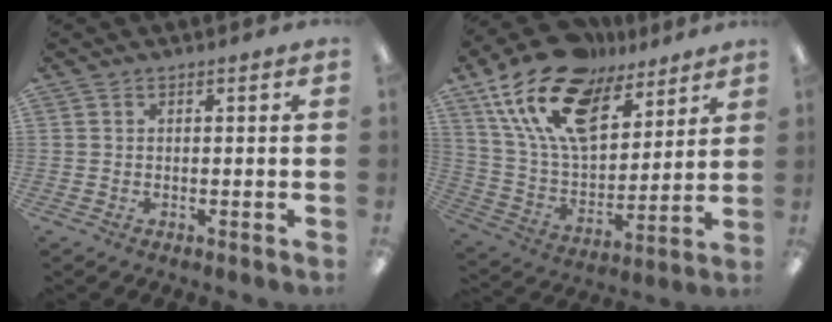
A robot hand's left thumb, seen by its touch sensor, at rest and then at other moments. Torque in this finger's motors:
{"motor_torque": [0.50, 0.61, 1.35, -1.42, 0.56]}